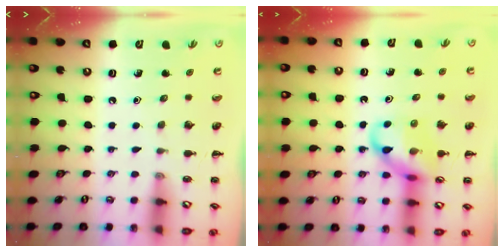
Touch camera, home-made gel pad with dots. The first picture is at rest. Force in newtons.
{"total": 11.9, "press": 11.7, "slide": 1.9}